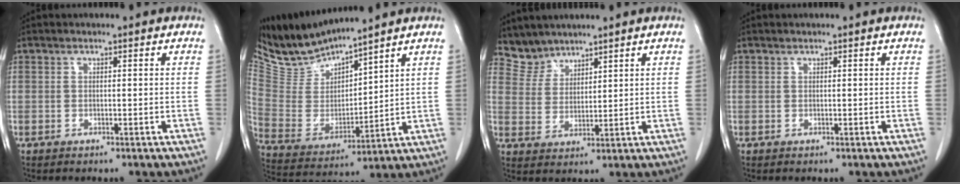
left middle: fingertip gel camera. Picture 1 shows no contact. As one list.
[{"total": 9.5, "force": [9.4, 0.3, 1.5], "torque": [-0.055, -0.007, 0.207]}, {"total": 4.4, "force": [4.2, 1.4, -0.5], "torque": [0.007, 0.006, 0.094]}, {"total": 0.0}]